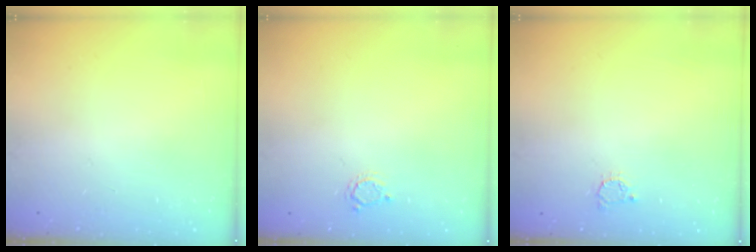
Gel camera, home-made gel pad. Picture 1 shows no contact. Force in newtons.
{"total": 2.6, "press": 2.6, "slide": 0.4}
{"total": 2.5, "press": 2.5, "slide": 0.3}